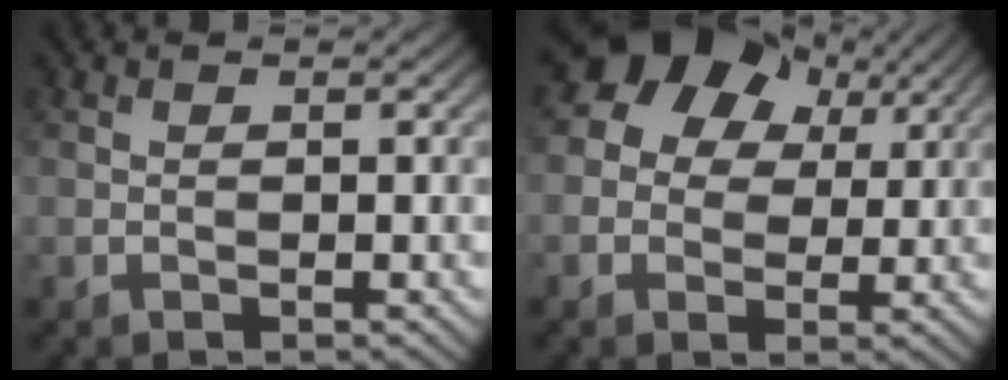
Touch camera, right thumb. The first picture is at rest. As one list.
[{"total": 10.1, "force": [4.4, 7.6, 5.0], "torque": [-0.107, 0.018, 0.063]}]